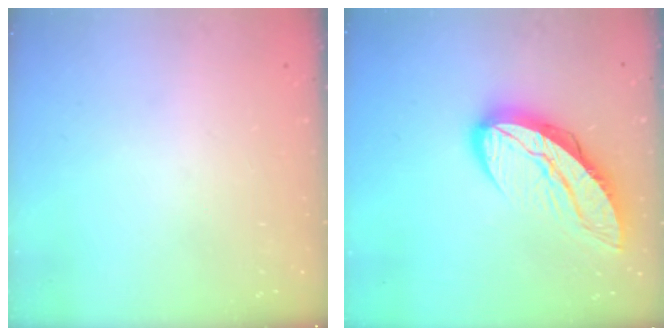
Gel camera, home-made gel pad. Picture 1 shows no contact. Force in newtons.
{"total": 12.9, "press": 12.8, "slide": 1.3}